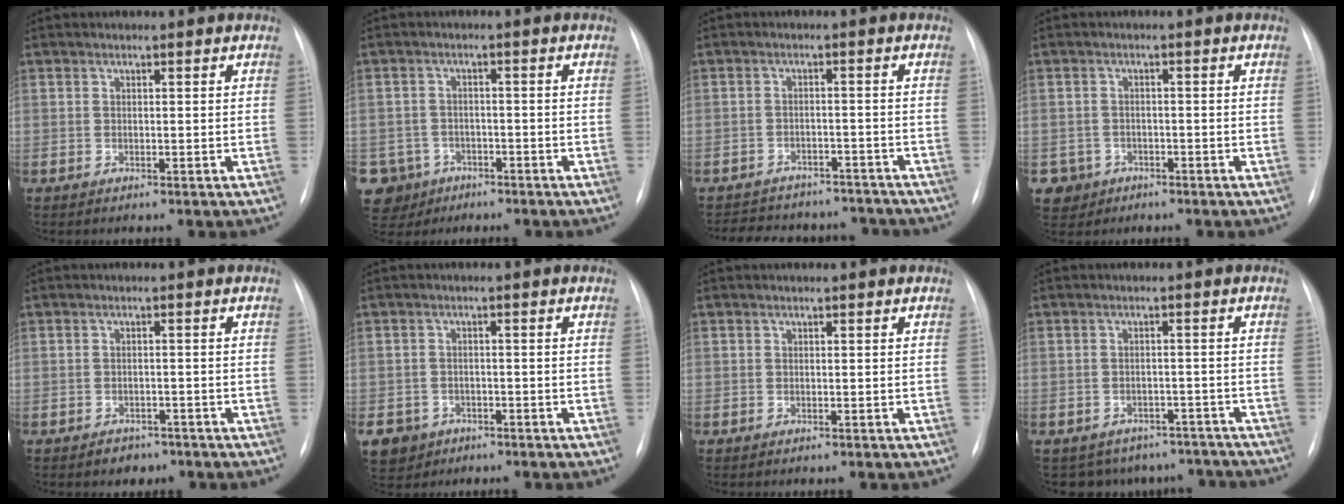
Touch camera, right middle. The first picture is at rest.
{"total": 8.7, "force": [-4.6, 7.3, 1.1], "torque": [-0.043, 0.010, -0.070]}
{"total": 13.9, "force": [-12.5, 5.3, 3.2], "torque": [-0.063, 0.016, -0.153]}
{"total": 4.2, "force": [-2.1, 3.6, -0.2], "torque": [0.001, 0.008, -0.033]}
{"total": 2.5, "force": [-1.8, 1.7, 0.4], "torque": [-0.008, 0.006, -0.019]}
{"total": 7.4, "force": [-3.9, 6.1, 1.4], "torque": [-0.043, 0.001, -0.059]}
{"total": 0.0}
{"total": 10.0, "force": [-8.6, 5.0, 0.5], "torque": [0.005, 0.023, -0.092]}